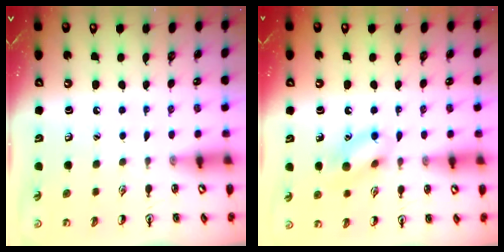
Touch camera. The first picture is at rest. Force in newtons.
{"total": 11.2, "press": 11.2, "slide": 1.1}